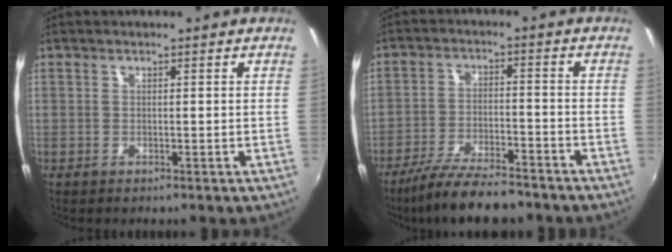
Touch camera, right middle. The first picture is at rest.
{"total": 12.6, "force": [-10.6, 2.8, 6.2], "torque": [-0.138, -0.021, -0.179]}